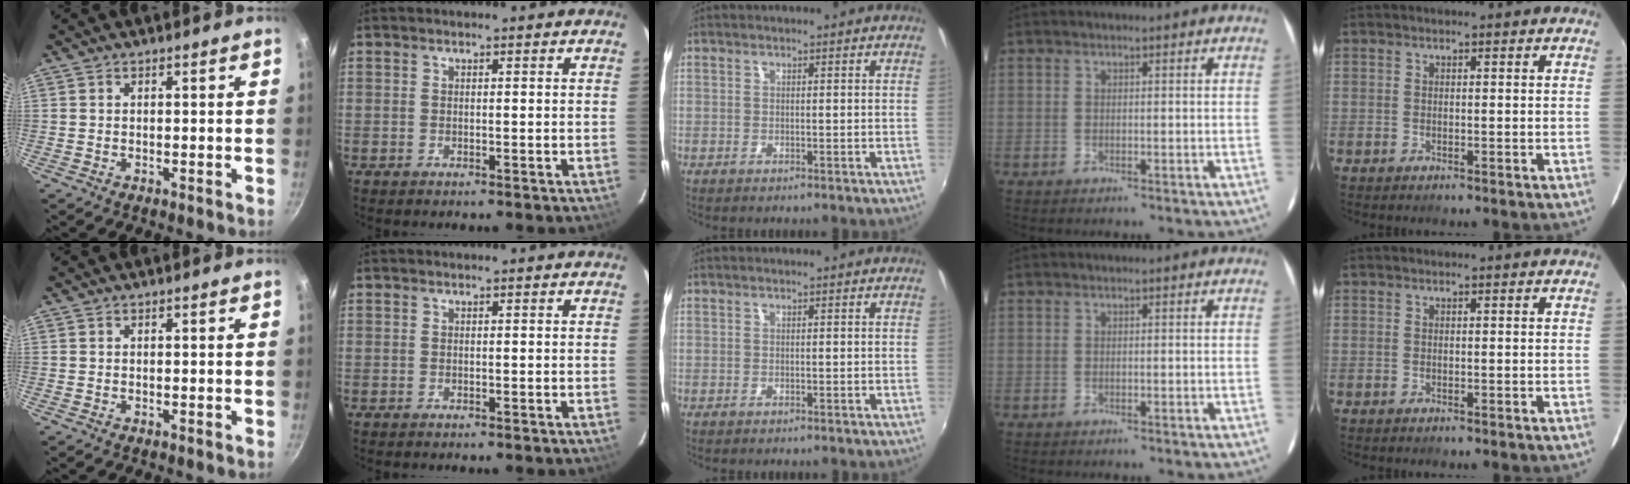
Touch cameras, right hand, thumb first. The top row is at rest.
{}